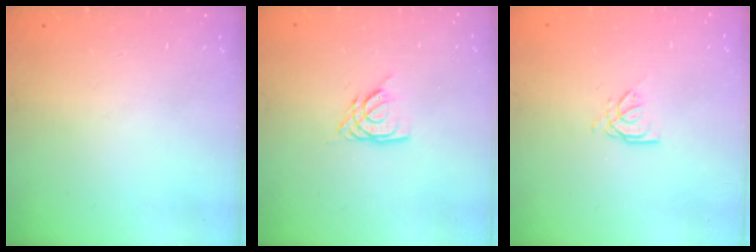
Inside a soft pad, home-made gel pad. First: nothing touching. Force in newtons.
{"total": 6.0, "press": 6.0, "slide": 0.6}
{"total": 0.9, "press": 0.8, "slide": 0.2}